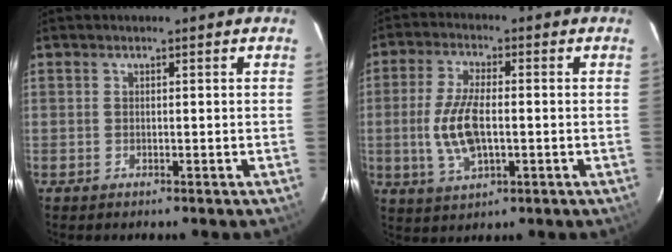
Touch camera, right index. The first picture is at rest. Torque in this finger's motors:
{"motor_torque": [0.28, -0.04, 0.26, 0.12]}